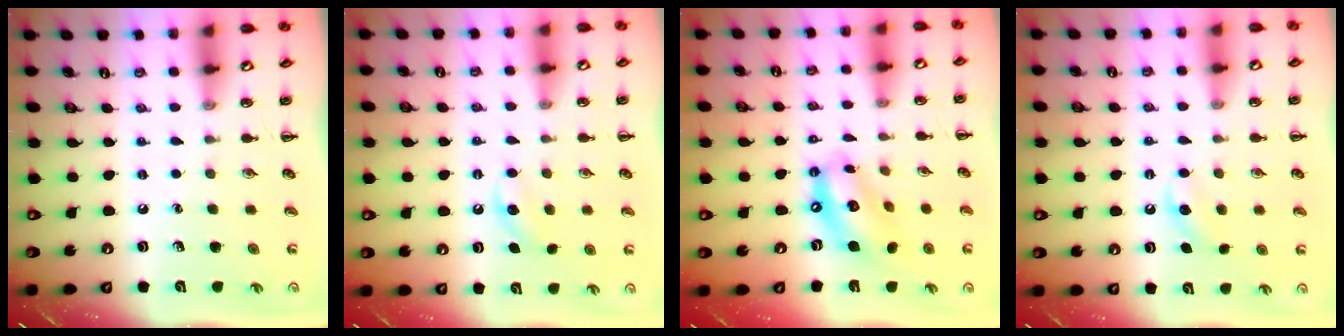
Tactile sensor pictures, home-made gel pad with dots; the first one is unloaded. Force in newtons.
{"total": 4.5, "press": 4.3, "slide": 1.4}
{"total": 13.3, "press": 12.8, "slide": 3.4}
{"total": 4.5, "press": 4.3, "slide": 1.4}